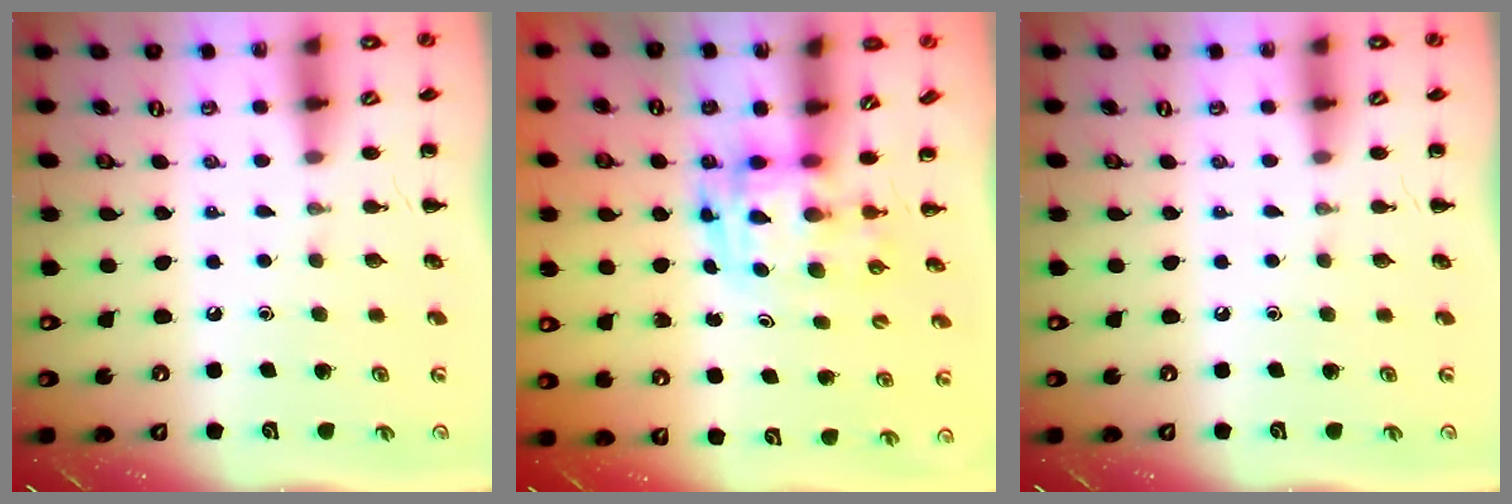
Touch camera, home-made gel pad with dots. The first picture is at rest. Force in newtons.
{"total": 3.7, "press": 3.6, "slide": 0.7}
{"total": 0.0}